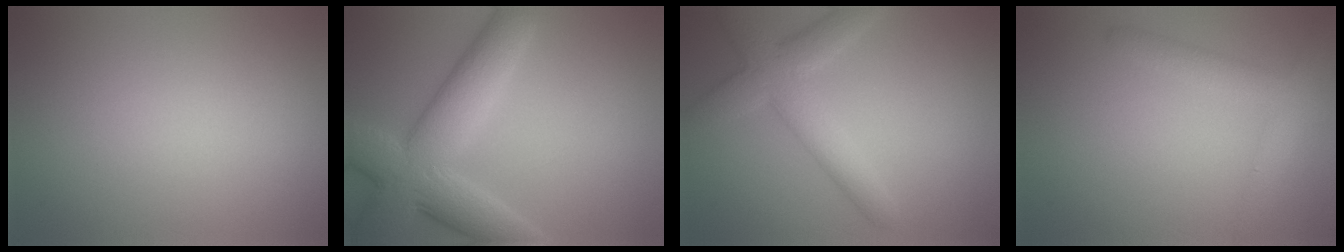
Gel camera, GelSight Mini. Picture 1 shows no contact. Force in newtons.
{"total": 9.0, "press": 9.0, "slide": 0.7}
{"total": 4.9, "press": 4.9, "slide": 0.3}
{"total": 3.6, "press": 3.6, "slide": 0.2}